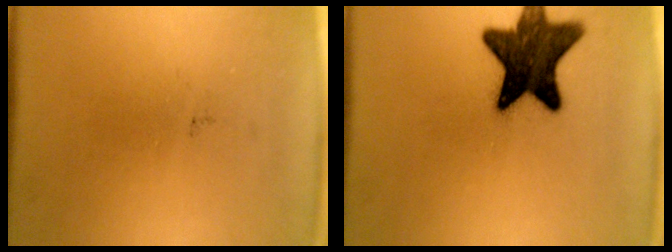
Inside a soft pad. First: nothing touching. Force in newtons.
{"total": 13.7}